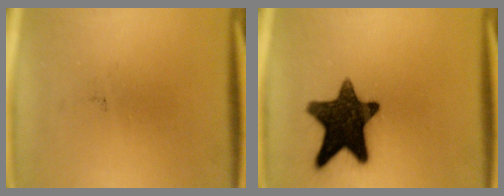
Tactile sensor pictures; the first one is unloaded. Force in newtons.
{"total": 14.9}